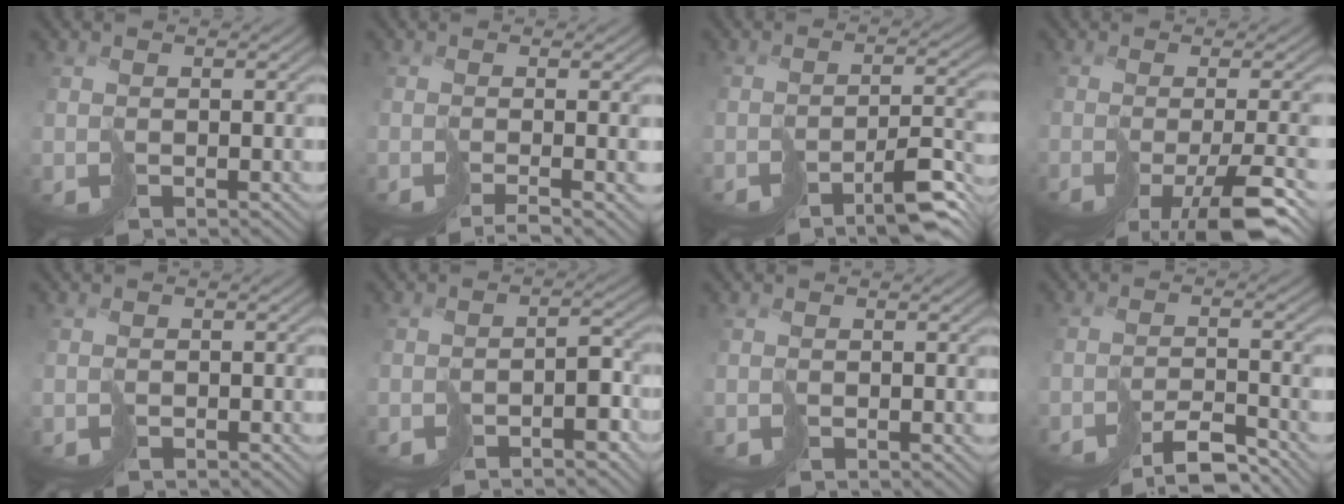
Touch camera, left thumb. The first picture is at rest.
{"total": 3.9, "force": [-1.4, 0.1, 3.7], "torque": [-0.037, 0.000, -0.018]}
{"total": 4.8, "force": [-3.6, 0.4, 3.1], "torque": [-0.031, 0.007, -0.060]}
{"total": 7.2, "force": [-3.8, 1.2, 6.1], "torque": [-0.081, -0.016, -0.051]}
{"total": 1.0, "force": [-0.9, 0.4, 0.0], "torque": [0.006, -0.002, -0.018]}
{"total": 4.0, "force": [-3.0, 1.4, 2.1], "torque": [-0.013, -0.001, -0.050]}
{"total": 0.0}
{"total": 6.0, "force": [-5.4, 0.6, 2.6], "torque": [-0.034, 0.003, -0.085]}